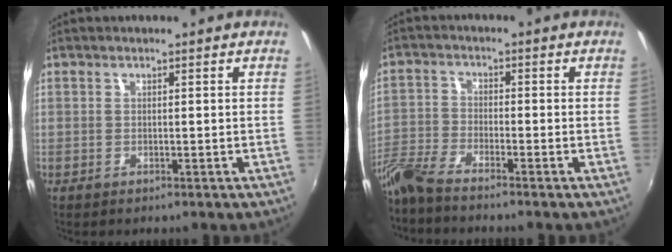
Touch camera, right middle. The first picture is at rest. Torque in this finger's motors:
{"motor_torque": [1.08, -1.06, 0.61, 0.21]}